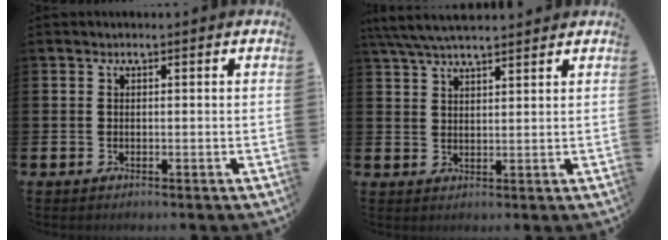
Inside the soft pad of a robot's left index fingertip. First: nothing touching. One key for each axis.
{"total": 5.7, "fx": 5.2, "fy": 1.0, "fz": 2.1, "tx": -0.051, "ty": -0.013, "tz": 0.095}